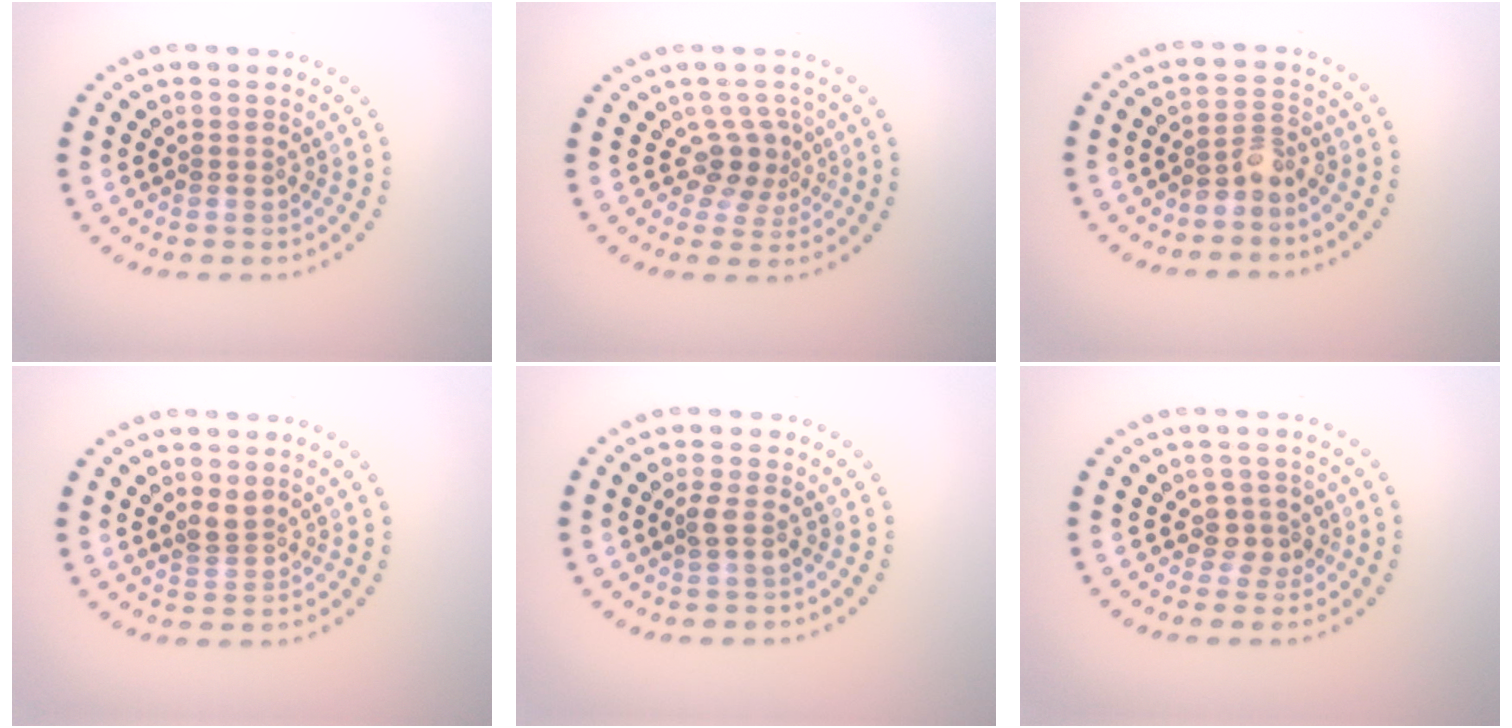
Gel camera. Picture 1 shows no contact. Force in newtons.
{"total": 2.6, "press": 1.8, "slide": 1.8}
{"total": 2.1, "press": 1.6, "slide": 1.4}
{"total": 1.6, "press": 1.2, "slide": 1.1}
{"total": 1.0, "press": 0.9, "slide": 0.5}
{"total": 1.9, "press": 1.6, "slide": 1.0}